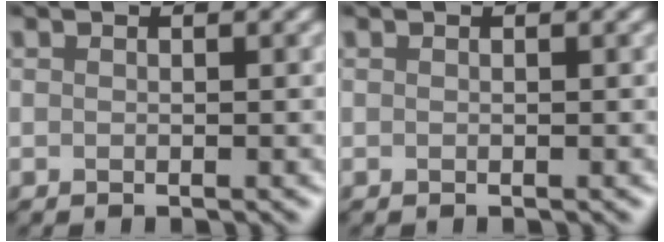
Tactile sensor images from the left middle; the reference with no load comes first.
{"total": 0.0}